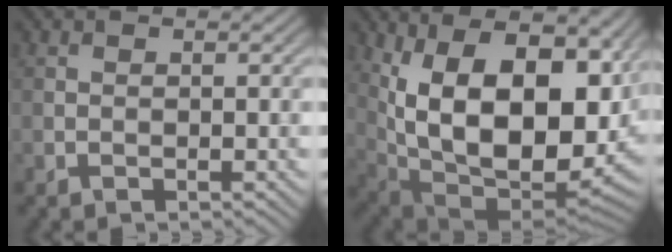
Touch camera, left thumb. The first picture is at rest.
{"total": 20.3, "force": [5.1, 10.6, 16.5], "torque": [-0.291, -0.003, 0.109]}